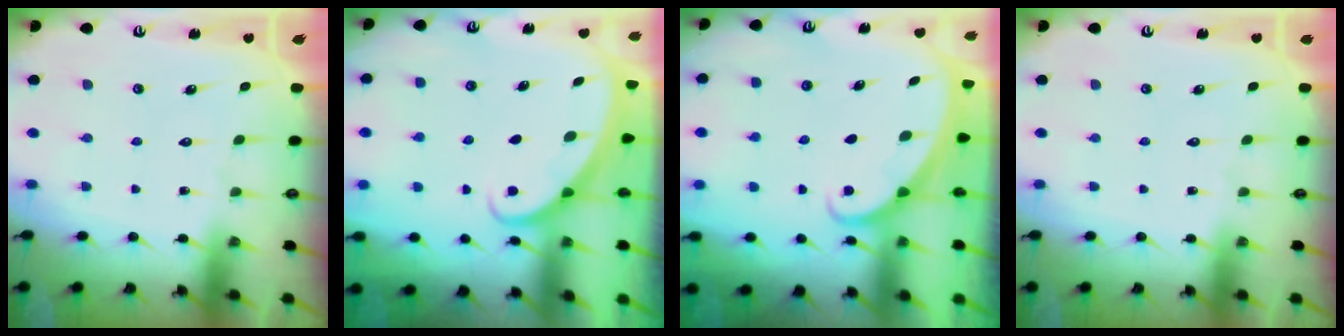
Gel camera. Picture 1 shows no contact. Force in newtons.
{"total": 2.3, "press": 2.3, "slide": 0.1}
{"total": 1.6, "press": 1.6, "slide": 0.1}
{"total": 0.0}